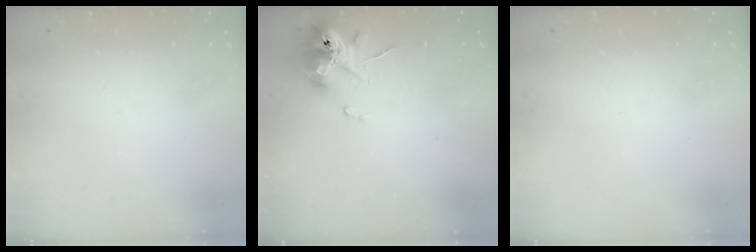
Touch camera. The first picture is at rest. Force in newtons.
{"total": 10.1, "press": 10.0, "slide": 1.5}
{"total": 0.0}